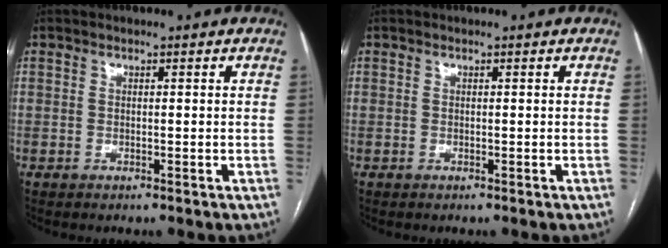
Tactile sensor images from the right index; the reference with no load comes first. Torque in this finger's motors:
{"motor_torque": [0.00, 0.00, -0.01, 0.00]}